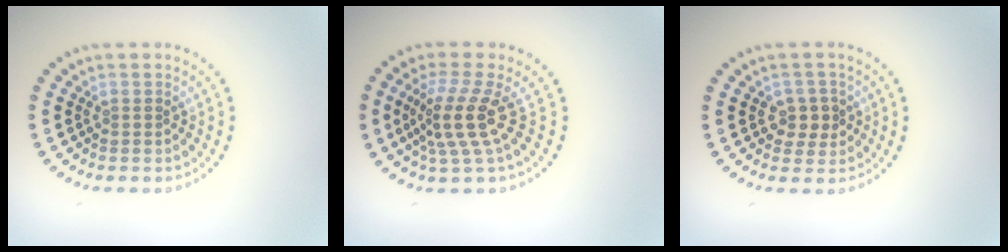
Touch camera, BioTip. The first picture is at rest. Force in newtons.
{"total": 3.9, "press": 2.7, "slide": 2.8}
{"total": 2.4, "press": 2.2, "slide": 0.8}